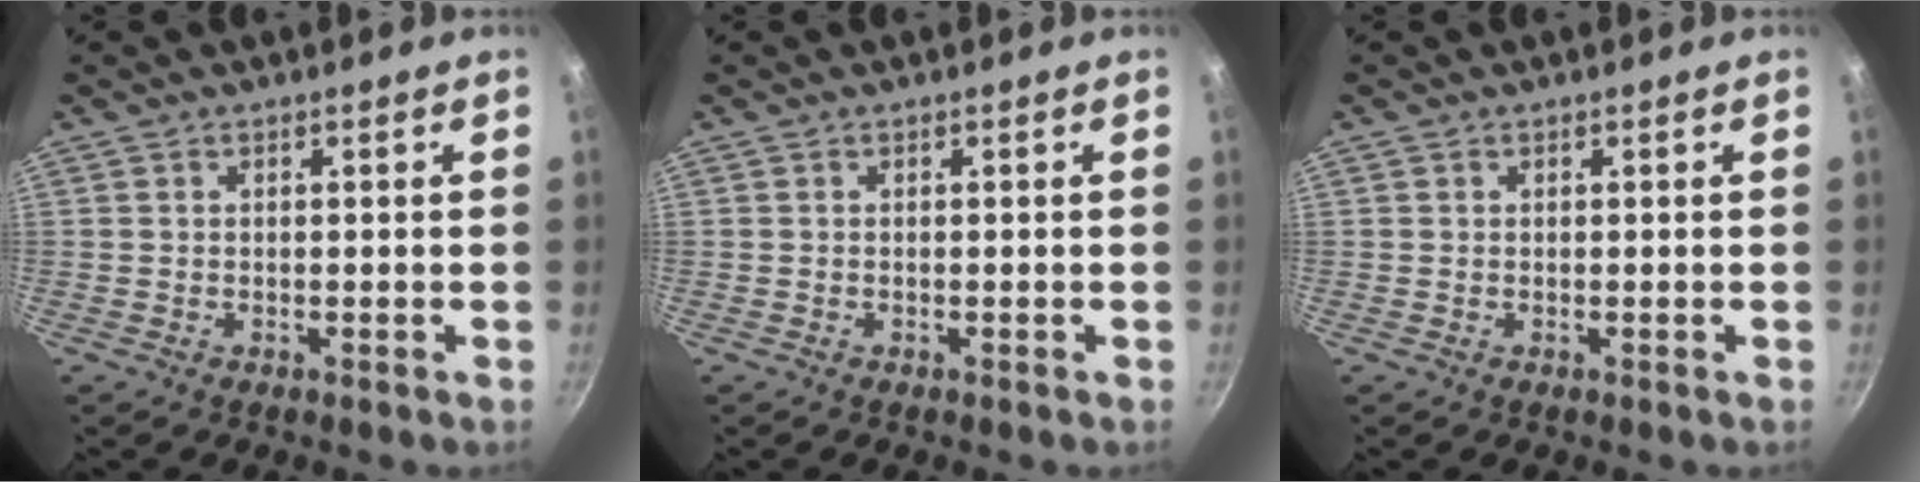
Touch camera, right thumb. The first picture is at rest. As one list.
[{"total": 0.0}, {"total": 0.0}]